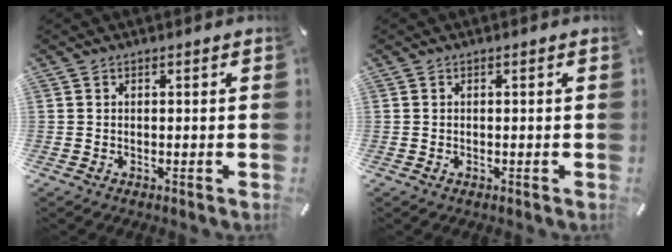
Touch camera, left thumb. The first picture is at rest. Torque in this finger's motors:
{"motor_torque": [0.01, 0.01, 0.10, -0.08, 0.00]}